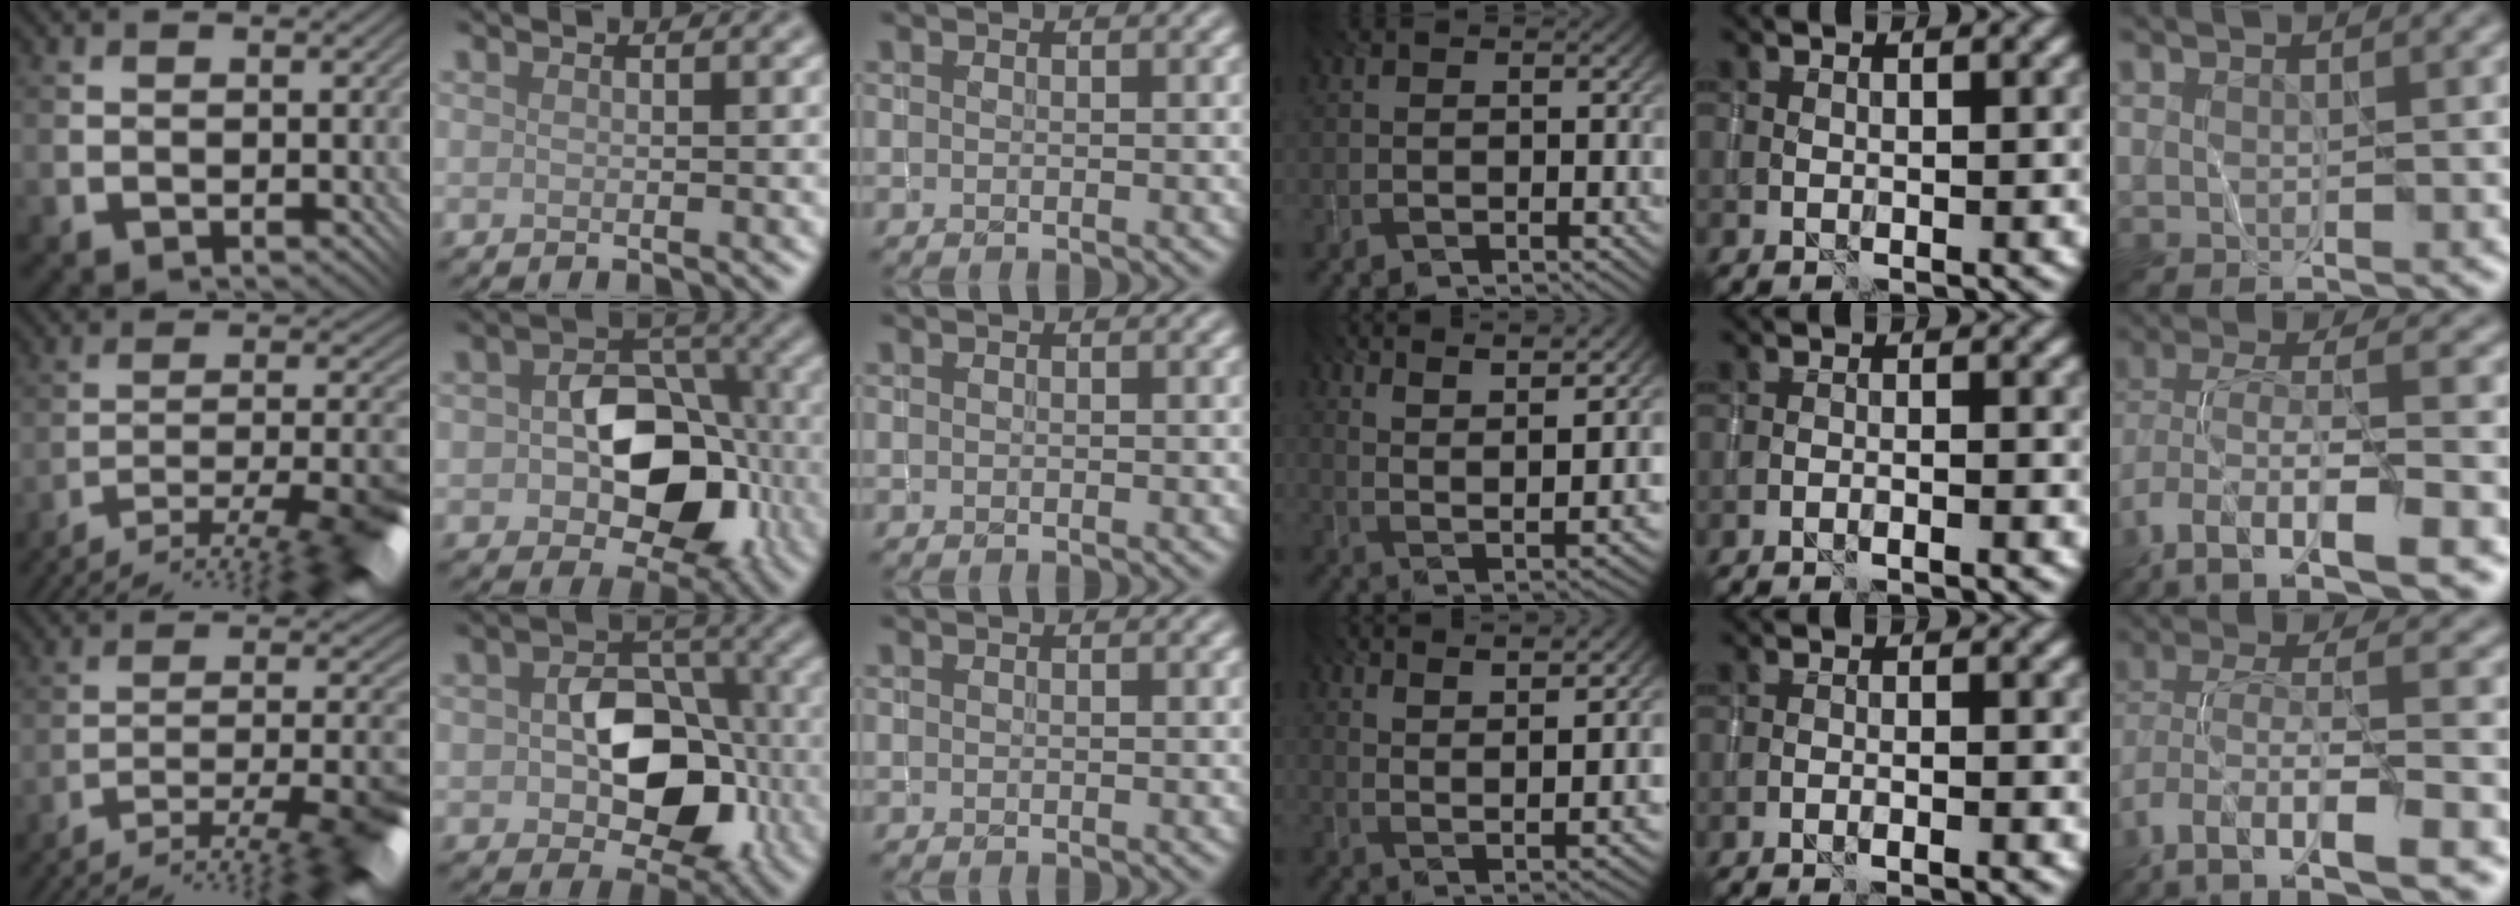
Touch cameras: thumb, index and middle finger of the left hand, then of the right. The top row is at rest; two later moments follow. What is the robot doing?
{"motion": "wrap", "object": "yarn"}